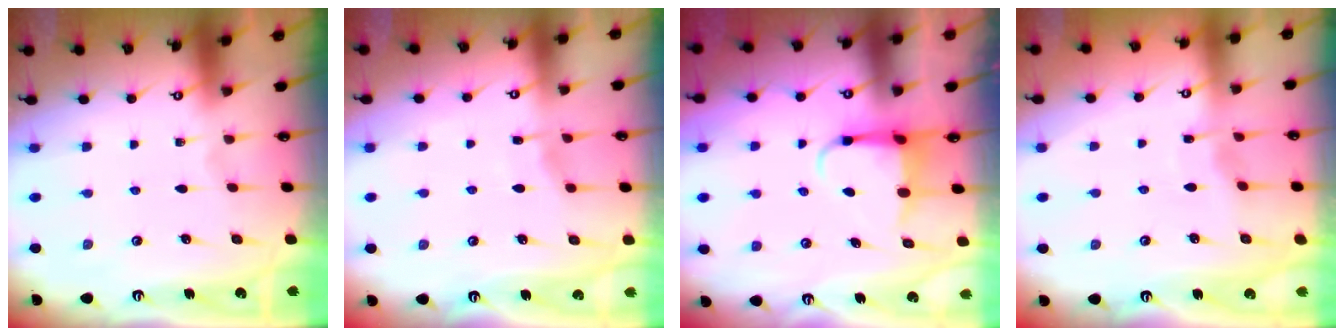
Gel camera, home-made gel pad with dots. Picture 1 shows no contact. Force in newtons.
{"total": 3.5, "press": 3.5, "slide": 0.4}
{"total": 4.0, "press": 3.9, "slide": 0.5}
{"total": 3.6, "press": 3.6, "slide": 0.4}